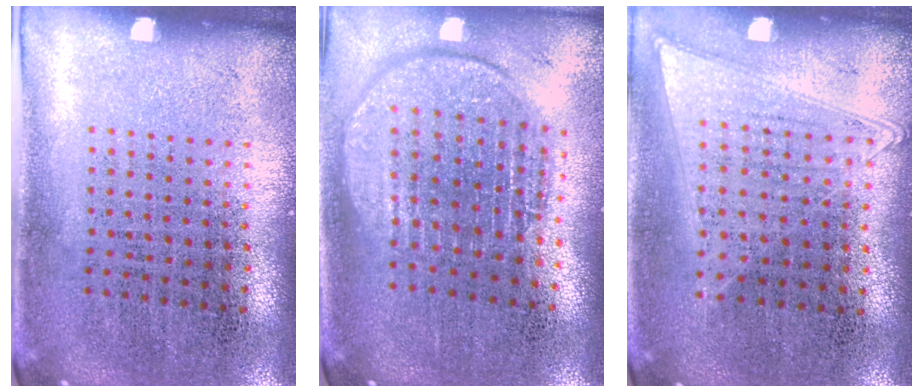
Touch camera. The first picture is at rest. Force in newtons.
{"total": 1.8, "press": 1.5, "slide": 1.0}
{"total": 1.0, "press": 1.0, "slide": 0.4}